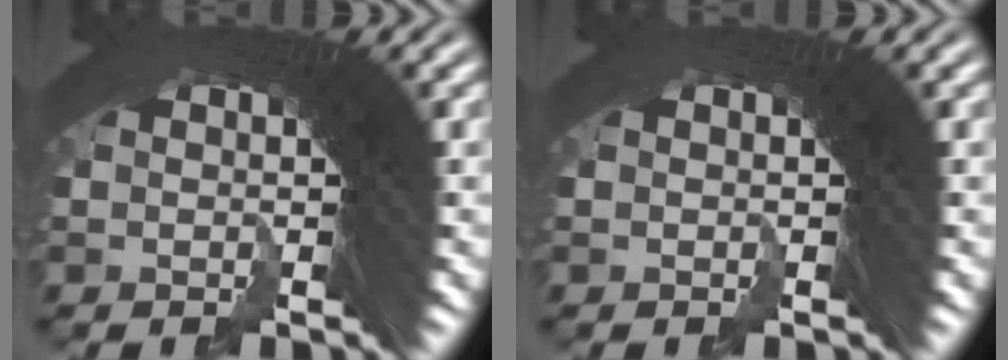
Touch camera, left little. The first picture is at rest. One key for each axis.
{"total": 0.0}